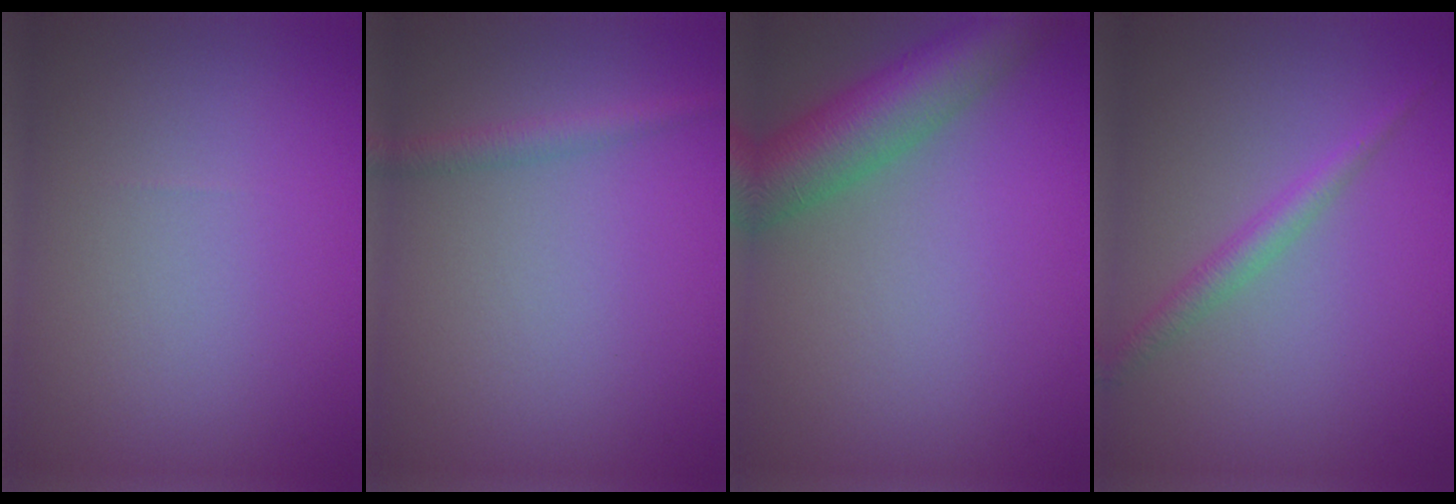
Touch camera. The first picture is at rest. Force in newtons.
{"total": 1.7, "press": 1.7, "slide": 0.1}
{"total": 7.9, "press": 7.9, "slide": 0.4}
{"total": 1.9, "press": 1.9, "slide": 0.1}